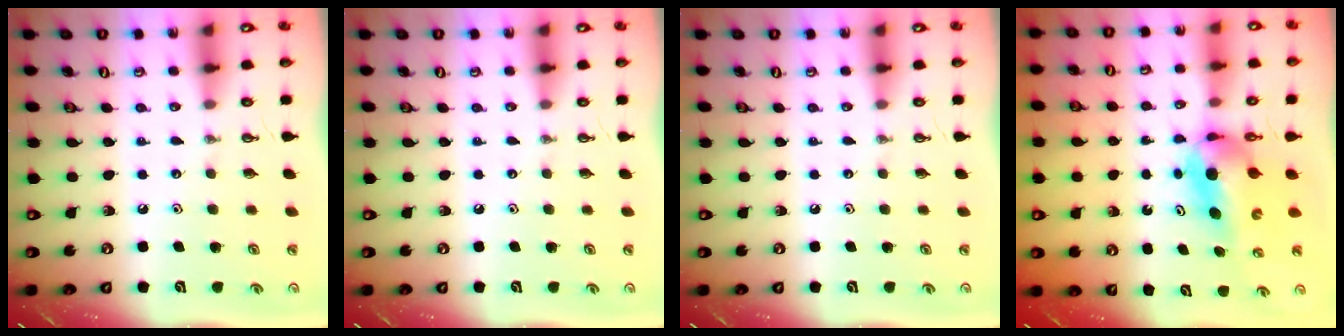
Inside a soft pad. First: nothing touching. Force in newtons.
{"total": 0.0}
{"total": 0.0}
{"total": 5.3, "press": 5.3, "slide": 0.7}